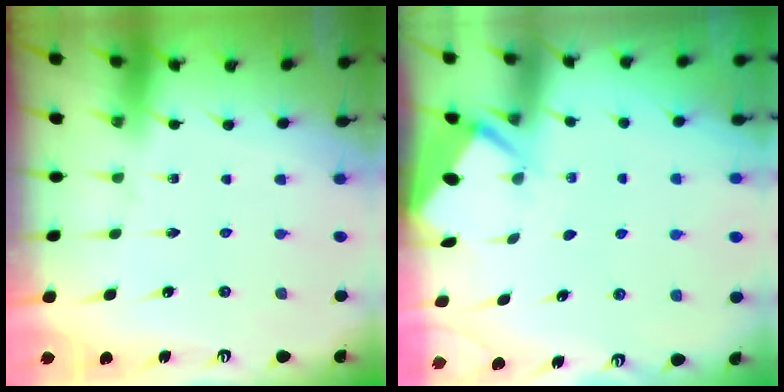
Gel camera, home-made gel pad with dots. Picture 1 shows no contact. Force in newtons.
{"total": 2.8, "press": 2.8, "slide": 0.3}